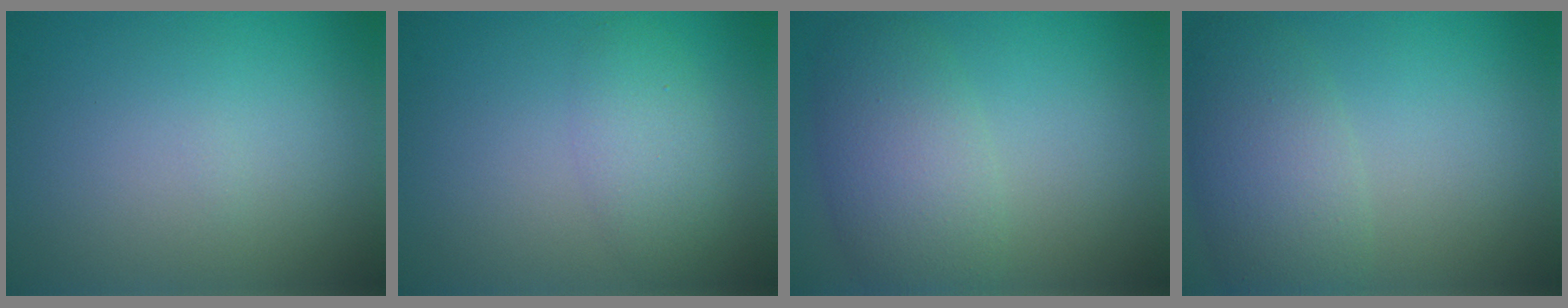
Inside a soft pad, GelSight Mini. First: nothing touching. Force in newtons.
{"total": 2.8, "press": 2.8, "slide": 0.1}
{"total": 5.5, "press": 5.5, "slide": 0.3}
{"total": 5.2, "press": 5.2, "slide": 0.3}